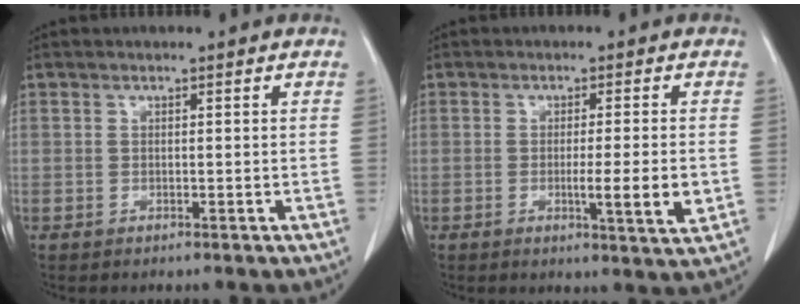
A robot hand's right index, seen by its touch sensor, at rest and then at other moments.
{"total": 6.1, "force": [-1.2, -0.3, 6.0], "torque": [-0.089, -0.014, -0.016]}